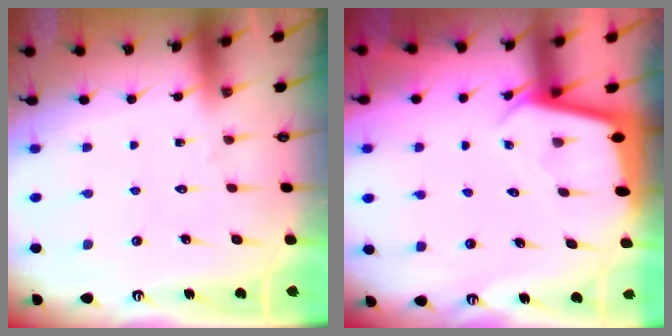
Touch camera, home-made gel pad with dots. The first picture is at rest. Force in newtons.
{"total": 2.4, "press": 2.4, "slide": 0.1}